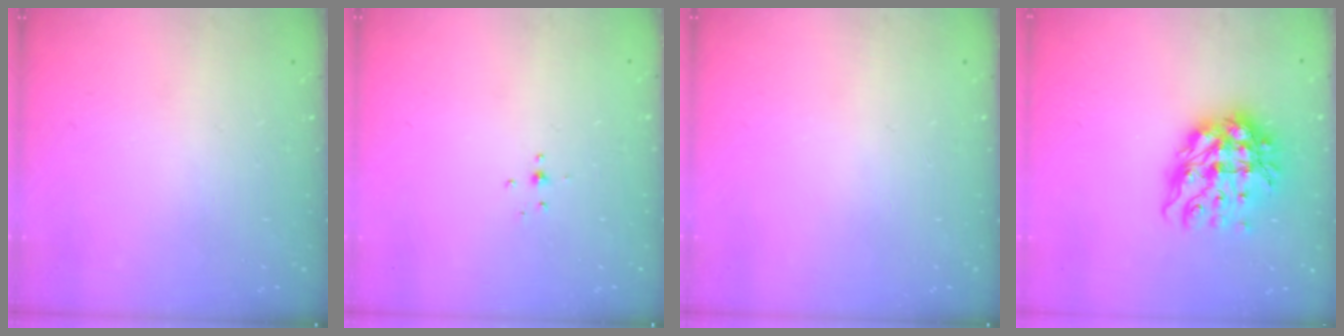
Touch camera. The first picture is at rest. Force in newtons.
{"total": 2.1, "press": 1.9, "slide": 0.8}
{"total": 0.0}
{"total": 12.1, "press": 11.9, "slide": 1.7}